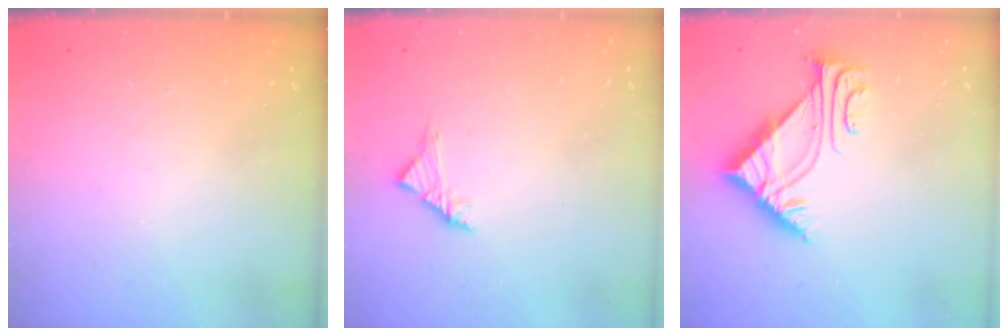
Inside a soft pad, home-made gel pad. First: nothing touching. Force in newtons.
{"total": 2.8, "press": 2.6, "slide": 0.8}
{"total": 4.9, "press": 4.8, "slide": 0.8}